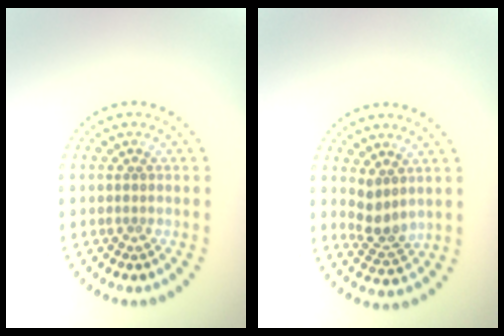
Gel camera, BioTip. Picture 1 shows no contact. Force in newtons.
{"total": 2.6, "press": 2.0, "slide": 1.6}